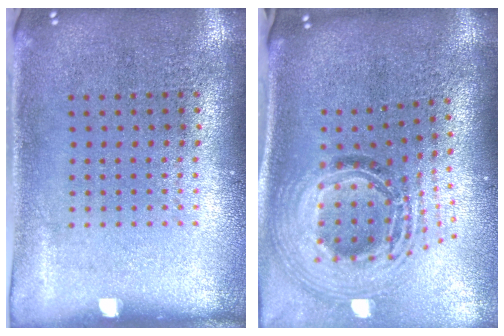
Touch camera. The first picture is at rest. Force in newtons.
{"total": 2.1, "press": 1.6, "slide": 1.4}